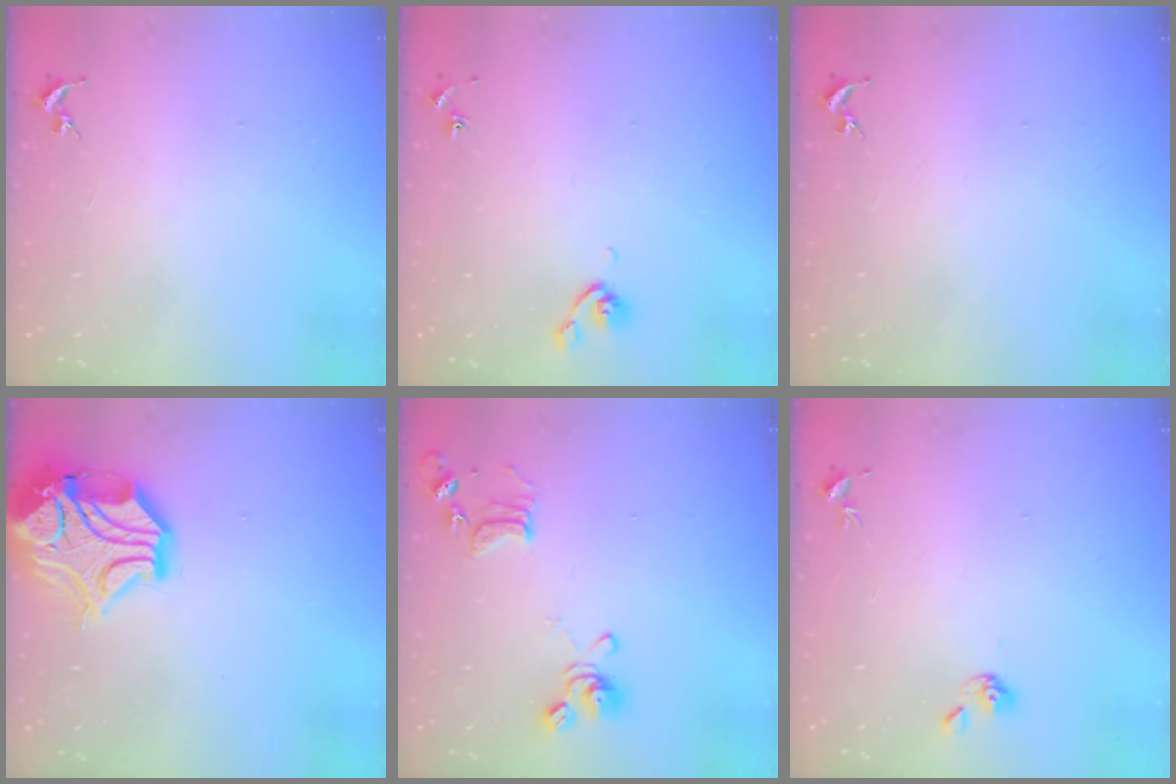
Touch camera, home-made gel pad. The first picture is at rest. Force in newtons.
{"total": 4.8, "press": 4.7, "slide": 1.1}
{"total": 0.0}
{"total": 17.6, "press": 17.4, "slide": 2.6}
{"total": 11.9, "press": 11.8, "slide": 1.3}
{"total": 4.8, "press": 4.8, "slide": 0.8}